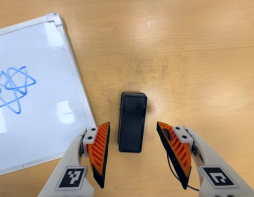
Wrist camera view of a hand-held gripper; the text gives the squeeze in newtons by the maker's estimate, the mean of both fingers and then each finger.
{"total": 0.0}